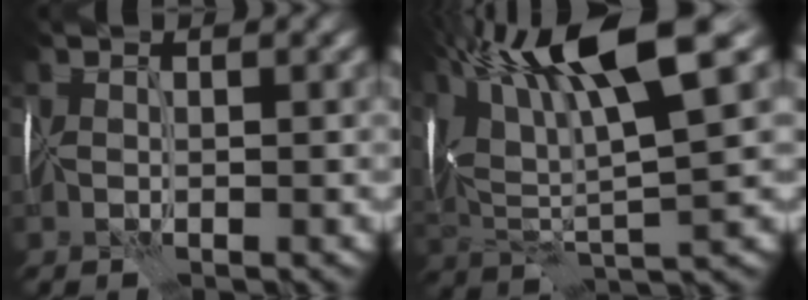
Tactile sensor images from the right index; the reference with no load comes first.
{"total": 12.6, "force": [6.9, 3.0, 10.1], "torque": [-0.205, 0.022, 0.121]}